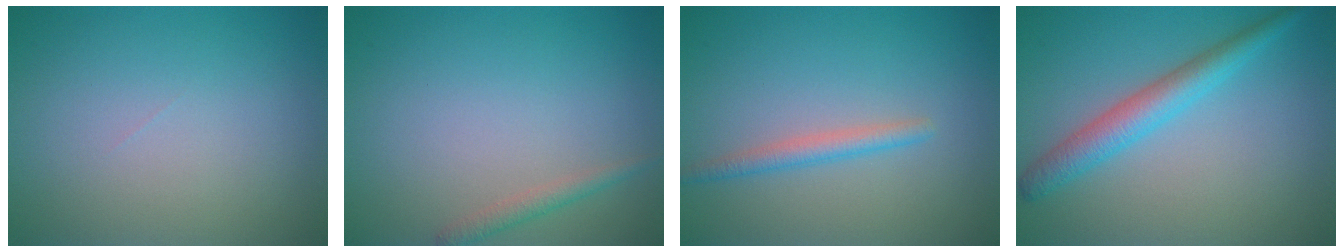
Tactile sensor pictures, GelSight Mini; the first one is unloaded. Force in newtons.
{"total": 1.3, "press": 1.3, "slide": 0.1}
{"total": 1.8, "press": 1.8, "slide": 0.1}
{"total": 3.6, "press": 3.6, "slide": 0.0}